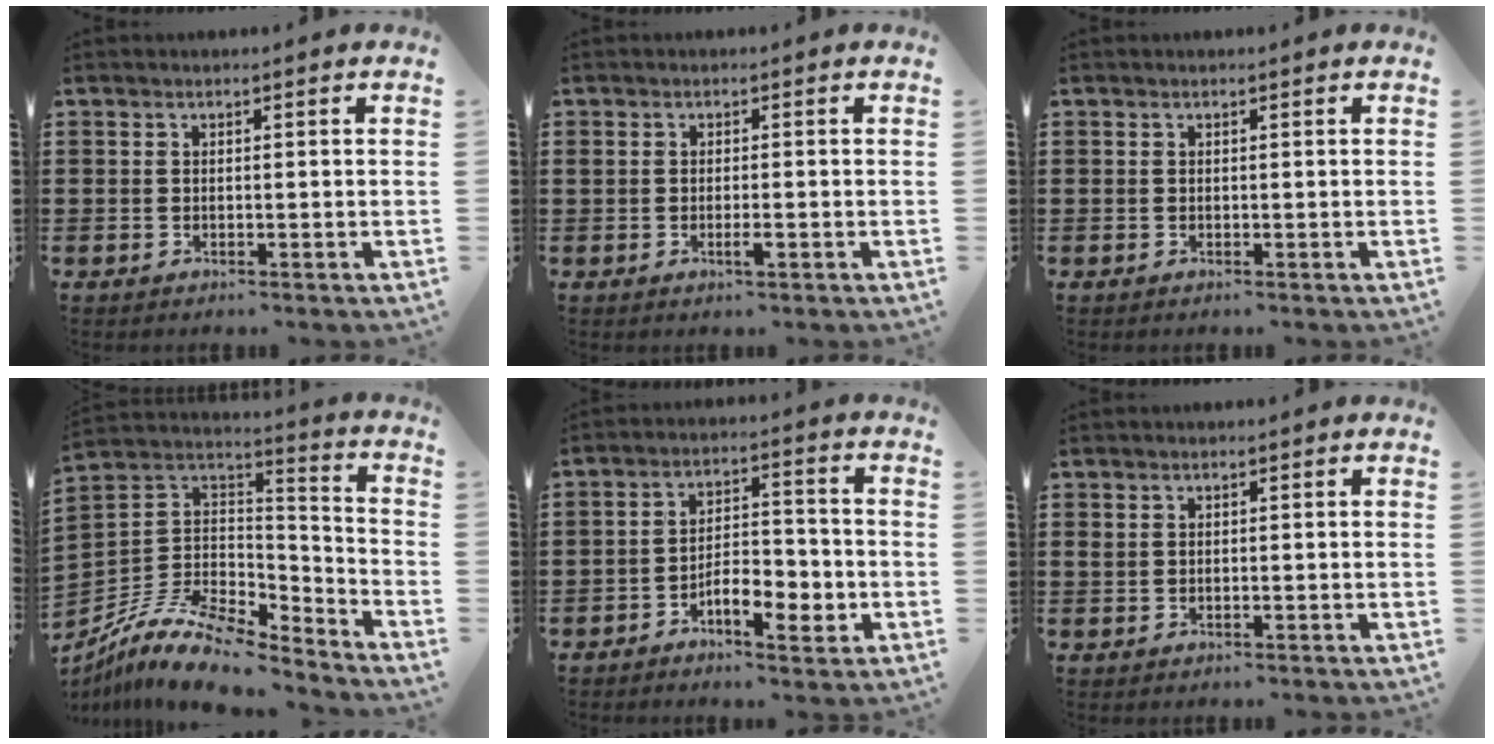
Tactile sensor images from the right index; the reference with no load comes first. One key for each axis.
{"total": 1.8, "fx": -0.6, "fy": 0.4, "fz": 1.6, "tx": -0.028, "ty": 0.000, "tz": -0.011}
{"total": 0.0}
{"total": 12.0, "fx": -9.3, "fy": 4.2, "fz": 6.3, "tx": -0.135, "ty": 0.026, "tz": -0.181}
{"total": 7.0, "fx": -3.4, "fy": 2.9, "fz": 5.4, "tx": -0.079, "ty": 0.007, "tz": -0.060}
{"total": 0.5, "fx": 0.2, "fy": 0.3, "fz": 0.4, "tx": -0.009, "ty": 0.002, "tz": 0.003}